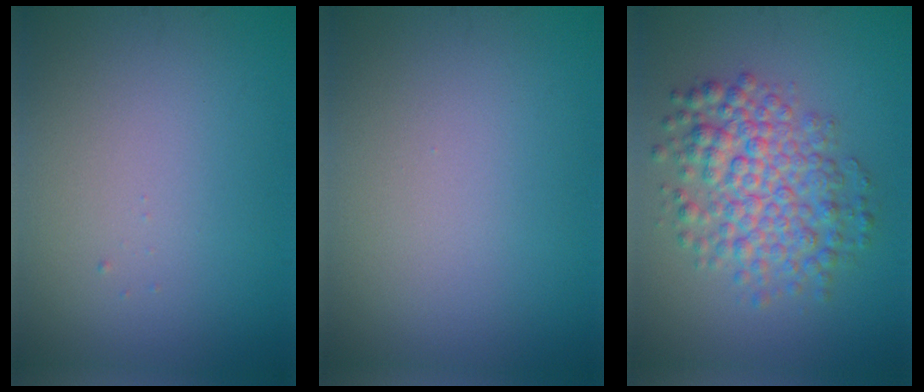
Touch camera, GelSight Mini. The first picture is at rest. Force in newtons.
{"total": 0.0}
{"total": 6.2, "press": 6.2, "slide": 0.1}